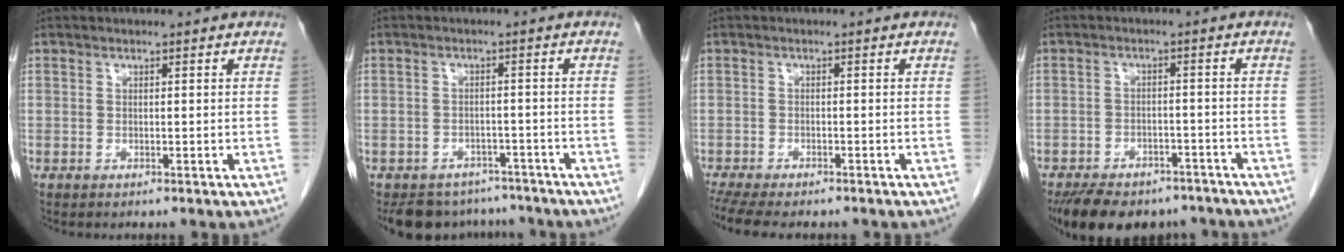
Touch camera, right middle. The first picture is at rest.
{"total": 8.6, "force": [-7.6, 3.9, 1.1], "torque": [-0.009, 0.008, -0.096]}
{"total": 9.7, "force": [-8.1, 2.4, 4.8], "torque": [-0.082, -0.007, -0.121]}
{"total": 14.5, "force": [-11.4, 6.7, 6.0], "torque": [-0.115, -0.003, -0.152]}